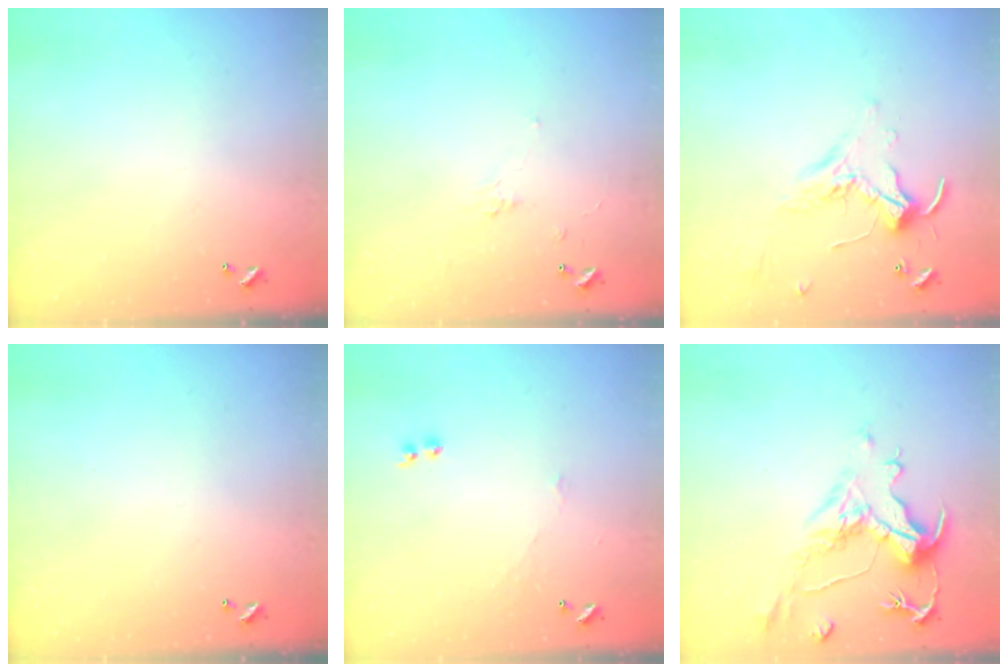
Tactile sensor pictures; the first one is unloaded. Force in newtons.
{"total": 1.3, "press": 1.3, "slide": 0.3}
{"total": 1.8, "press": 1.8, "slide": 0.2}
{"total": 0.0}
{"total": 3.5, "press": 3.5, "slide": 0.4}
{"total": 1.5, "press": 0.3, "slide": 1.5}